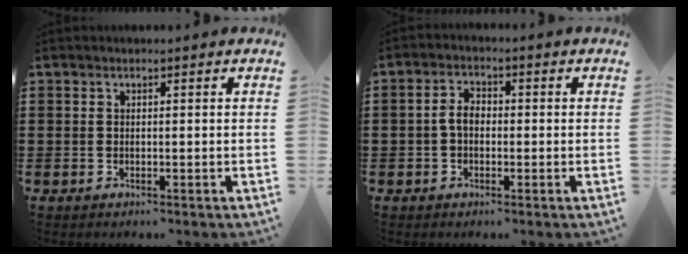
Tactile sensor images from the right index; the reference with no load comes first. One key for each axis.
{"total": 3.2, "fx": -0.5, "fy": 2.0, "fz": 2.5, "tx": -0.056, "ty": 0.003, "tz": -0.013}